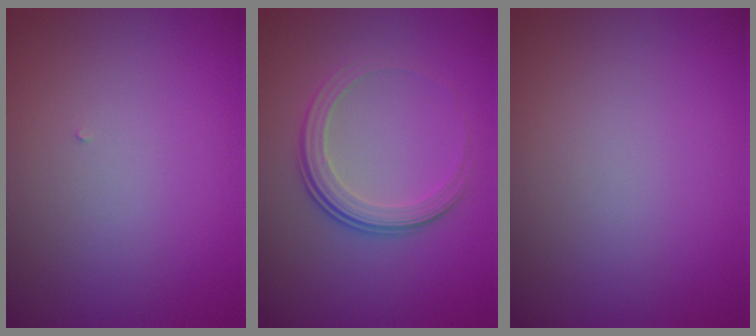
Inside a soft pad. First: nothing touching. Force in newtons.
{"total": 3.6, "press": 2.5, "slide": 2.6}
{"total": 0.0}